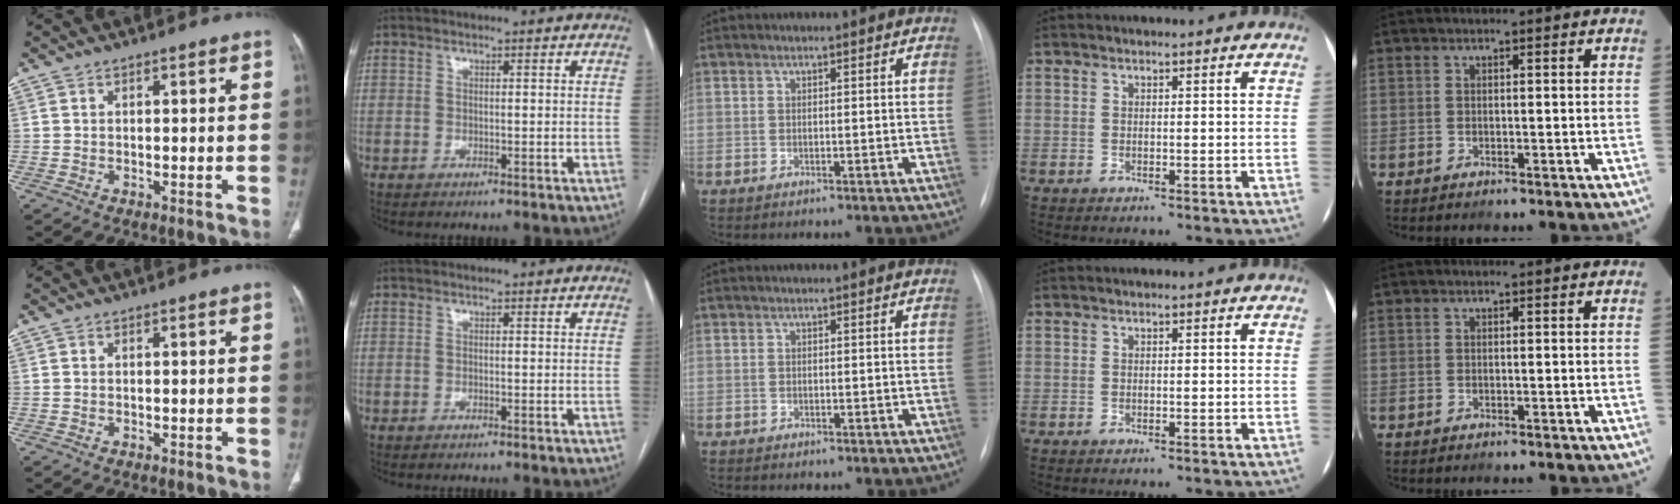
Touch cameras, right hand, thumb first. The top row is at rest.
{"middle": {"total": 1.3, "force": [-1.1, 0.5, 0.4], "torque": [-0.007, 0.001, -0.016]}}